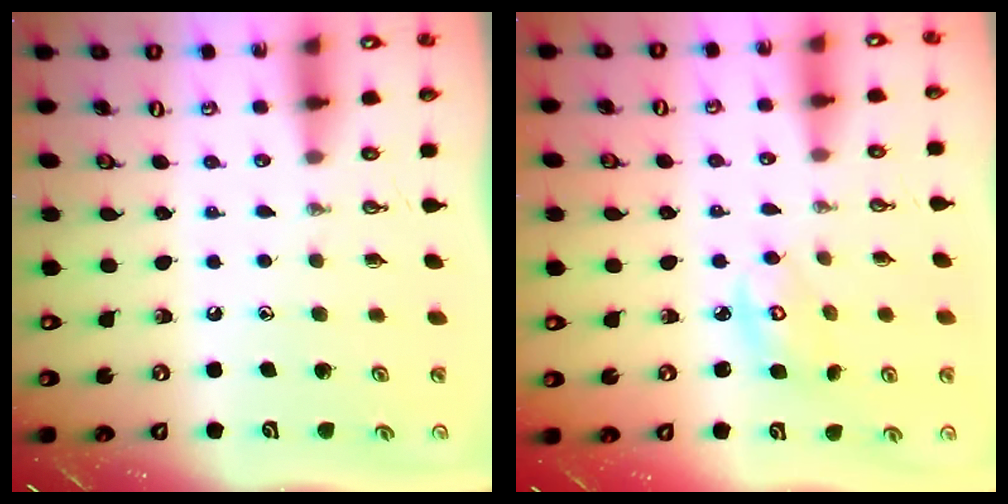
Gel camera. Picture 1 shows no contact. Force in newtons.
{"total": 4.5, "press": 4.4, "slide": 0.2}